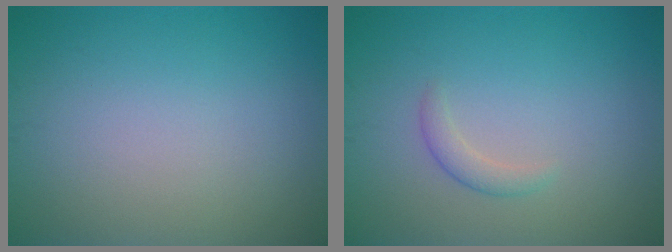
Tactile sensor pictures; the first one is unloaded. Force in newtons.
{"total": 1.3, "press": 1.3, "slide": 0.0}